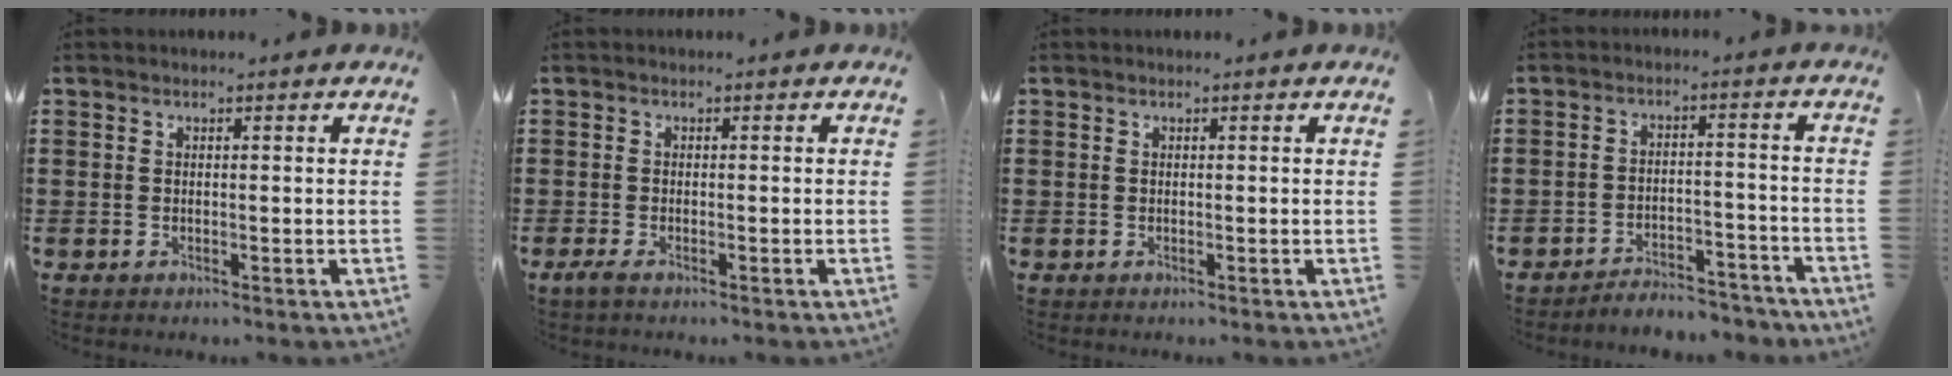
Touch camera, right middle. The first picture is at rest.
{"total": 1.1, "force": [-0.7, 0.4, 0.8], "torque": [-0.023, -0.003, -0.017]}
{"total": 0.0}
{"total": 4.6, "force": [-4.5, 0.5, 0.2], "torque": [-0.007, 0.009, -0.097]}